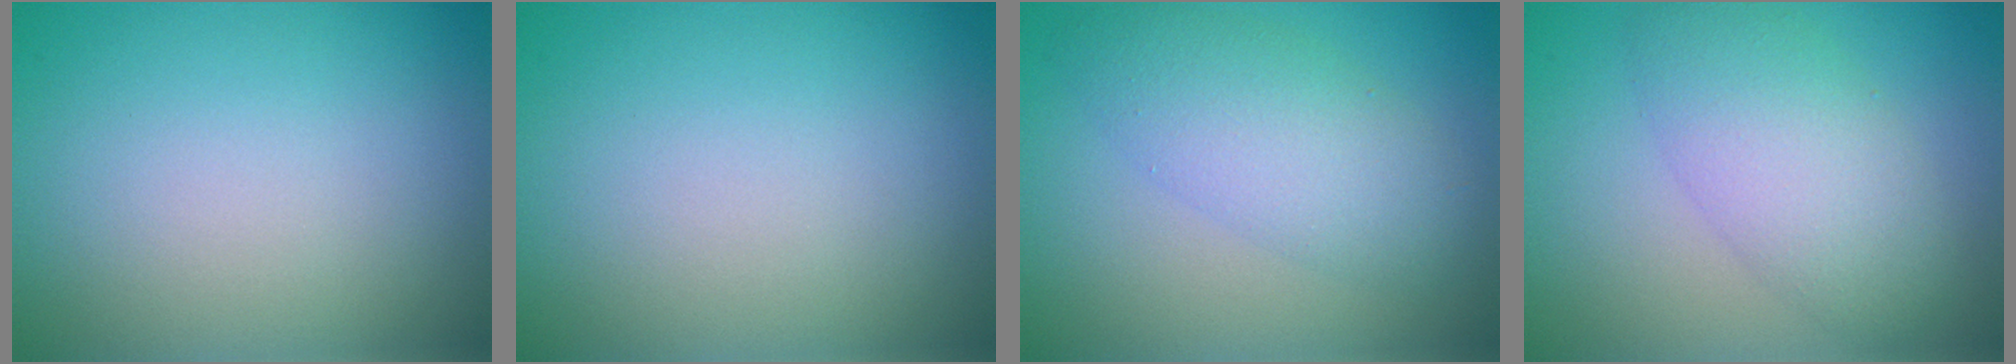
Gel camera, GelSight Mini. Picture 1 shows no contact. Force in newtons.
{"total": 0.0}
{"total": 4.9, "press": 4.9, "slide": 0.1}
{"total": 5.1, "press": 5.1, "slide": 0.2}